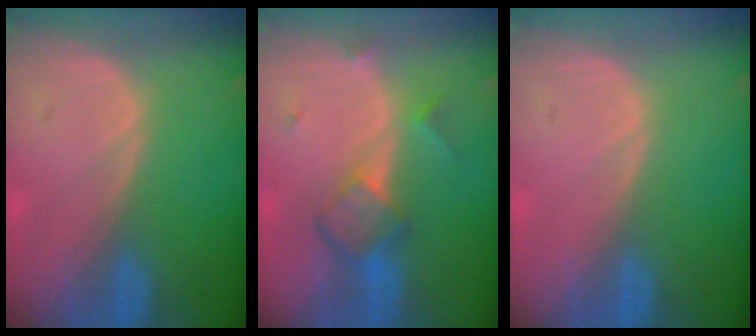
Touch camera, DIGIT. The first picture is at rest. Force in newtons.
{"total": 6.0, "press": 5.2, "slide": 3.0}
{"total": 0.0}